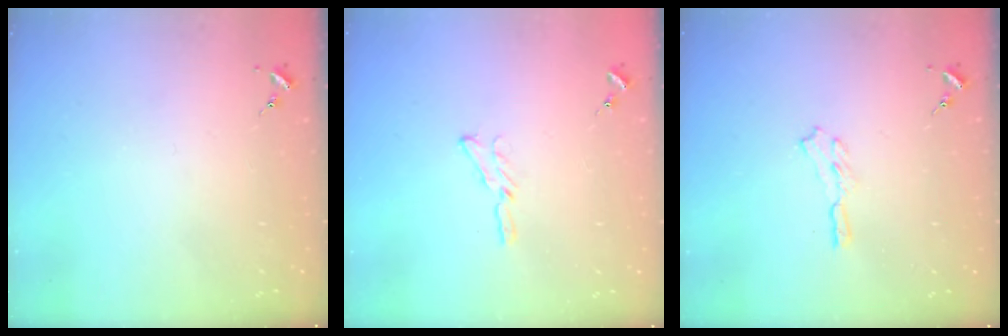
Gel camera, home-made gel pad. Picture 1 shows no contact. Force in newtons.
{"total": 4.4, "press": 4.4, "slide": 0.5}
{"total": 3.7, "press": 3.7, "slide": 0.3}